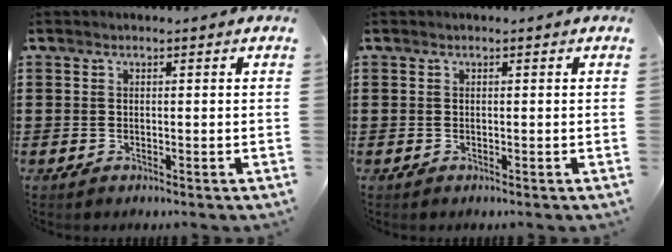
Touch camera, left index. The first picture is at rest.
{"total": 0.0}